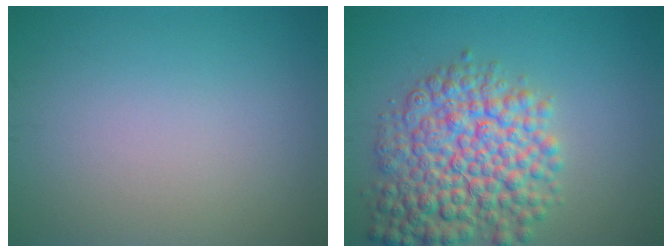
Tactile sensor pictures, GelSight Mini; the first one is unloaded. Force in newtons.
{"total": 8.7, "press": 8.7, "slide": 0.3}